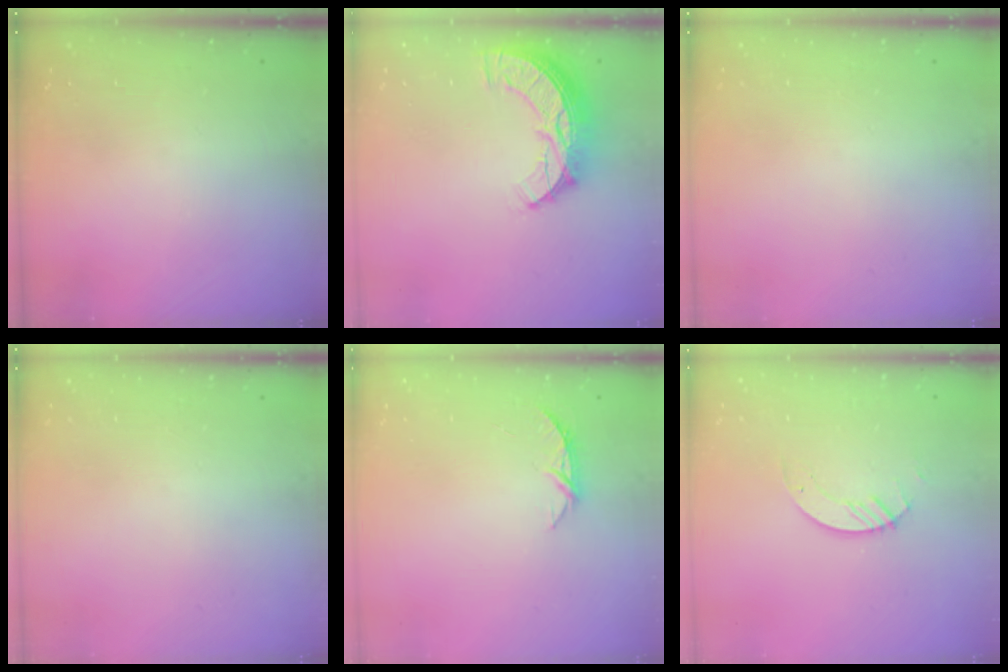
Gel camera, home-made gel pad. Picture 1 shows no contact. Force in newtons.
{"total": 10.4, "press": 10.3, "slide": 0.9}
{"total": 0.0}
{"total": 0.0}
{"total": 5.7, "press": 5.6, "slide": 0.4}
{"total": 2.9, "press": 2.9, "slide": 0.3}